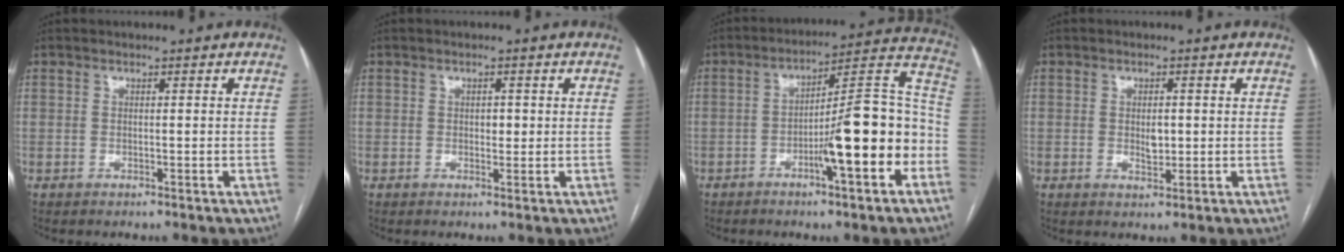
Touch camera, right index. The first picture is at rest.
{"total": 1.5, "force": [0.2, 1.0, 1.2], "torque": [-0.015, 0.001, 0.003]}
{"total": 16.1, "force": [-5.2, 2.0, 15.1], "torque": [-0.219, 0.024, -0.077]}
{"total": 2.6, "force": [0.1, 1.3, 2.3], "torque": [-0.038, -0.001, 0.004]}